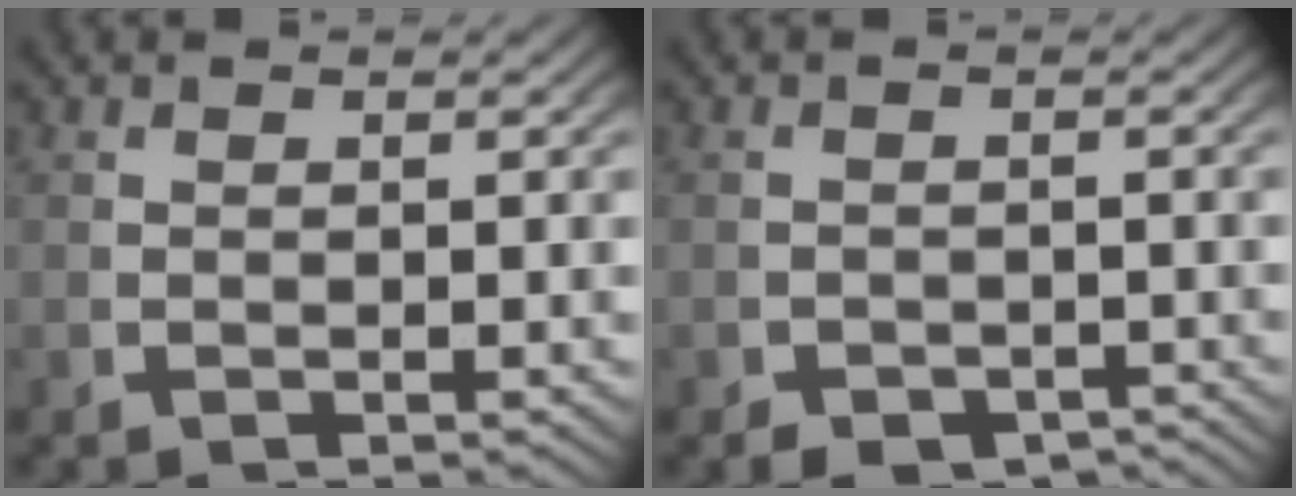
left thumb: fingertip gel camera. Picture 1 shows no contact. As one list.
[{"total": 3.1, "force": [-2.6, 1.3, 0.9], "torque": [-0.004, -0.016, -0.040]}]